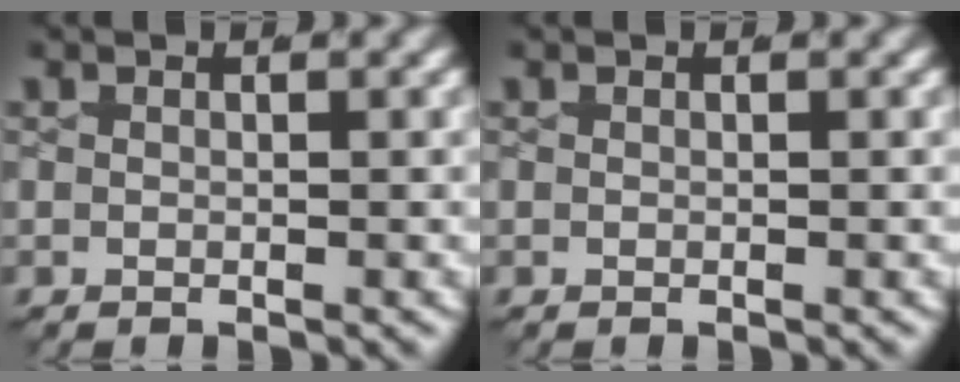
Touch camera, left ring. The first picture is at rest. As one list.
[{"total": 0.0}]